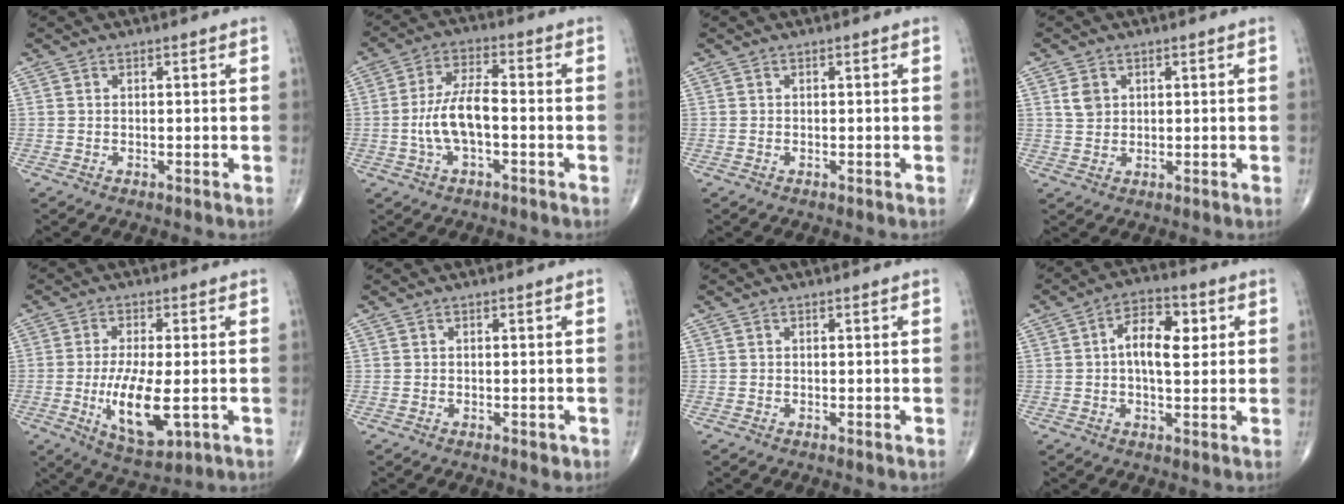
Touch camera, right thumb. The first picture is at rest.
{"total": 8.7, "force": [-1.7, 3.5, 7.8], "torque": [-0.160, 0.025, -0.035]}
{"total": 0.0}
{"total": 3.2, "force": [1.1, 2.5, 1.6], "torque": [-0.020, -0.004, 0.025]}
{"total": 11.0, "force": [-2.0, 3.9, 10.1], "torque": [-0.180, -0.020, -0.026]}
{"total": 0.9, "force": [-0.4, 0.5, 0.6], "torque": [-0.004, -0.002, -0.004]}
{"total": 0.0}
{"total": 9.1, "force": [1.5, 4.7, 7.6], "torque": [-0.107, 0.011, 0.018]}